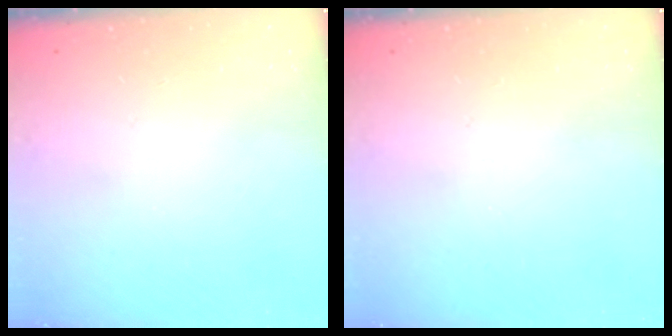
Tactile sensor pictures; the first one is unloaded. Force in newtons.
{"total": 0.0}